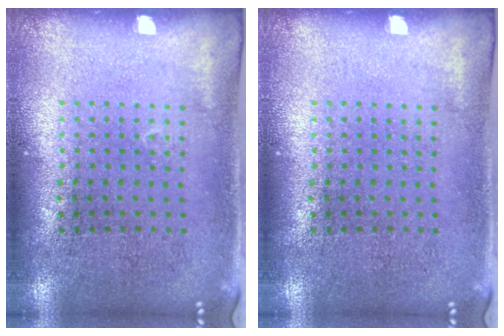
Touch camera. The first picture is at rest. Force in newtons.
{"total": 0.0}